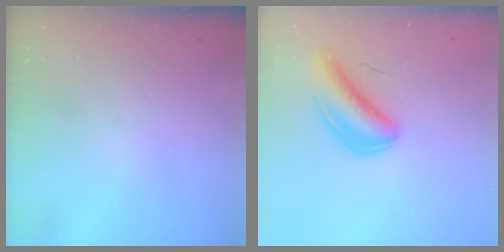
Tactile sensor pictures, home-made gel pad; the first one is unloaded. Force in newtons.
{"total": 7.5, "press": 7.2, "slide": 2.2}